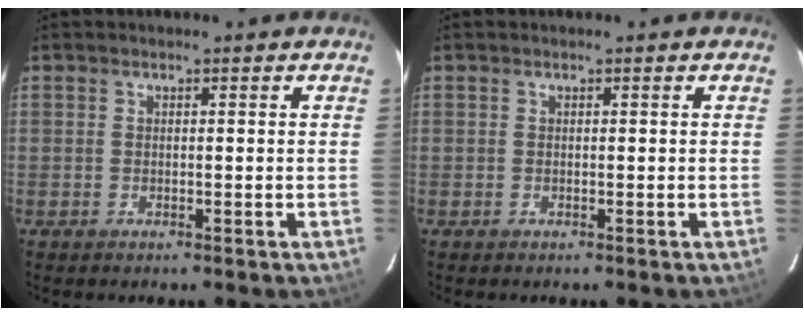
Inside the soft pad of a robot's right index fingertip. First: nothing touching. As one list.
[{"total": 0.0}]